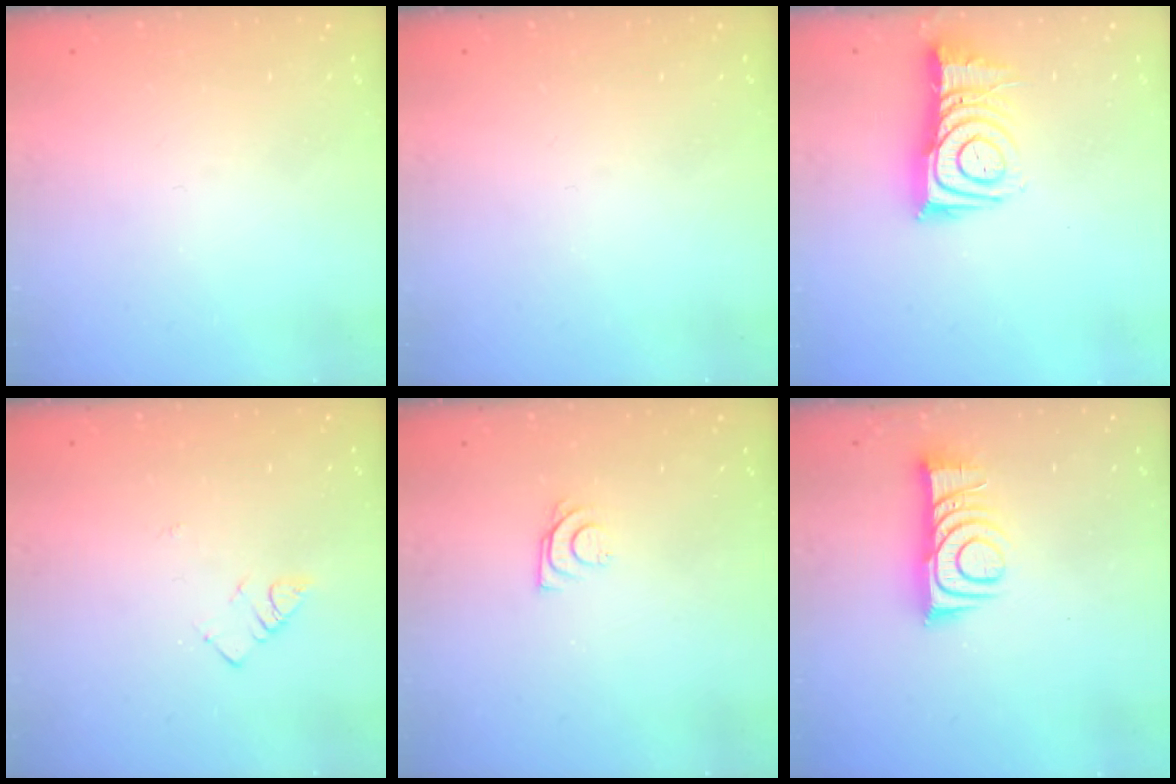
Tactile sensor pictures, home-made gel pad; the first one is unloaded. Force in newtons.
{"total": 0.0}
{"total": 11.8, "press": 11.8, "slide": 1.1}
{"total": 2.8, "press": 2.7, "slide": 0.4}
{"total": 5.7, "press": 5.7, "slide": 0.5}
{"total": 10.2, "press": 10.2, "slide": 0.4}